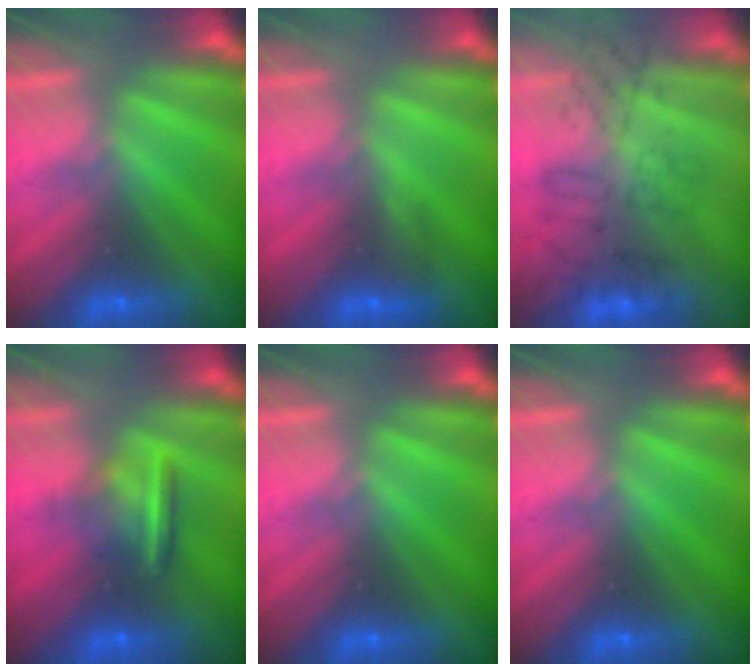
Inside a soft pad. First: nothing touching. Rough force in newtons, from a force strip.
{"total": 2.9}
{"total": 3.8}
{"total": 8.7}
{"total": 0.0}
{"total": 0.0}